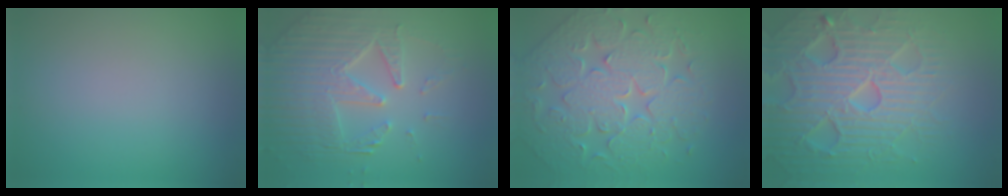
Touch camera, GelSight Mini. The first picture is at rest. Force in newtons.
{"total": 6.7, "press": 5.1, "slide": 4.3}
{"total": 7.2, "press": 6.2, "slide": 3.5}
{"total": 7.4, "press": 7.3, "slide": 1.5}